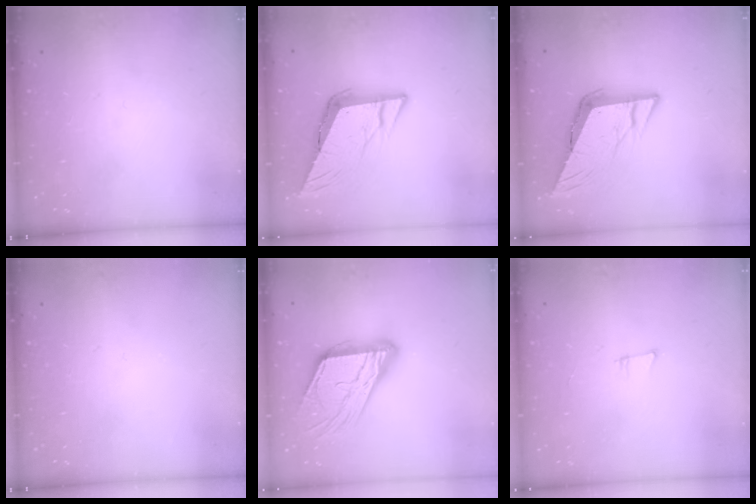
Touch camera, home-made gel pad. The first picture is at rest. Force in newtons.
{"total": 10.4, "press": 10.2, "slide": 1.7}
{"total": 10.4, "press": 10.2, "slide": 1.7}
{"total": 0.0}
{"total": 17.4, "press": 17.3, "slide": 1.9}
{"total": 5.8, "press": 5.1, "slide": 2.8}